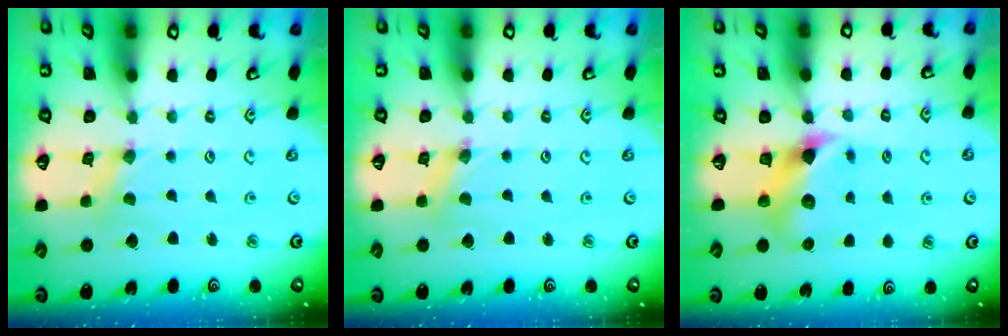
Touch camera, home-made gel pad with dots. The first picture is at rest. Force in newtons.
{"total": 1.1, "press": 1.1, "slide": 0.2}
{"total": 6.6, "press": 6.6, "slide": 0.7}